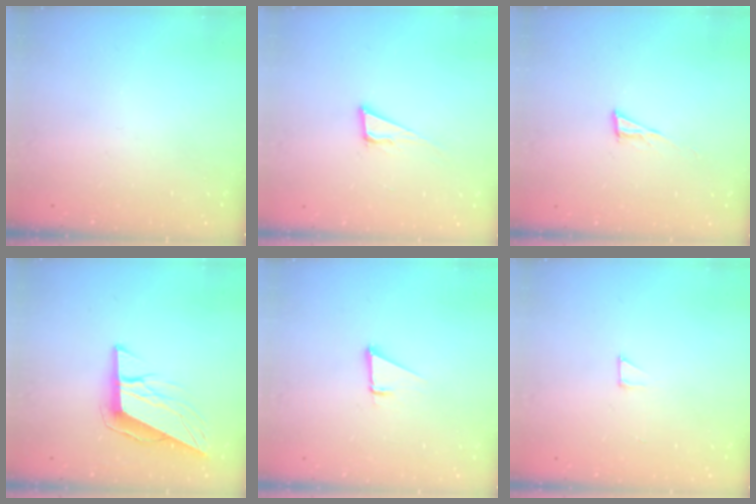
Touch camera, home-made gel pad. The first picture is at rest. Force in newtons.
{"total": 7.4, "press": 6.9, "slide": 2.6}
{"total": 5.7, "press": 5.5, "slide": 1.4}
{"total": 10.5, "press": 10.2, "slide": 2.4}
{"total": 1.9, "press": 1.9, "slide": 0.0}
{"total": 2.1, "press": 2.1, "slide": 0.1}